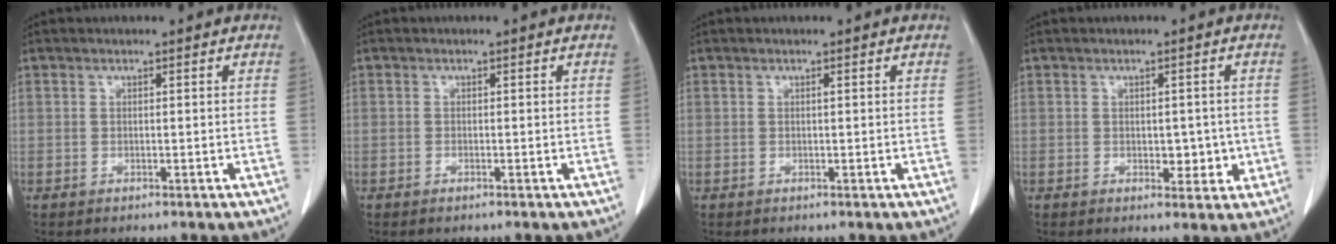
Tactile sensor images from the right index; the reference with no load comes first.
{"total": 0.7, "force": [-0.5, 0.2, 0.4], "torque": [-0.011, -0.001, -0.006]}
{"total": 0.0}
{"total": 3.5, "force": [-0.4, 2.2, 2.7], "torque": [-0.025, -0.001, 0.001]}